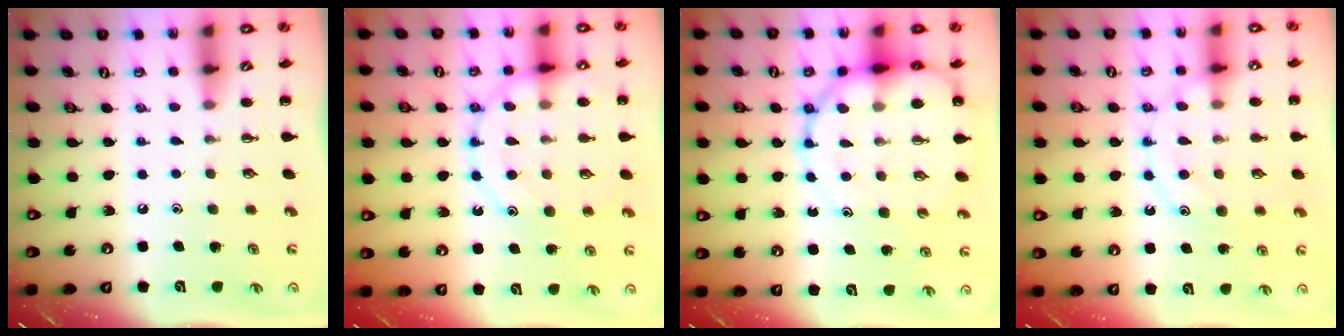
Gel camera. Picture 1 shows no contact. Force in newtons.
{"total": 14.8, "press": 14.7, "slide": 1.5}
{"total": 15.3, "press": 14.9, "slide": 3.5}
{"total": 12.5, "press": 12.4, "slide": 1.0}